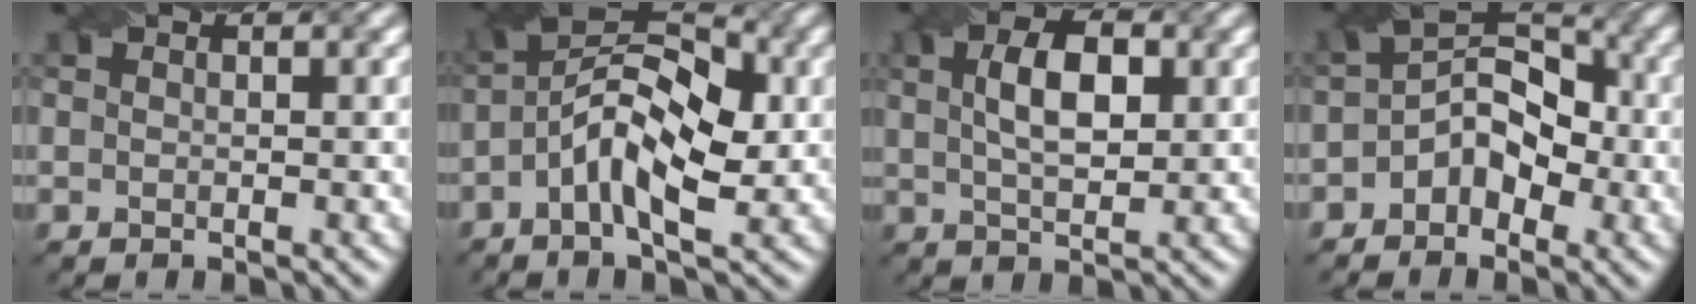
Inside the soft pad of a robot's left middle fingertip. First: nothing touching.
{"total": 8.0, "force": [-1.0, 3.7, 7.0], "torque": [-0.127, 0.023, -0.025]}
{"total": 5.1, "force": [1.3, 2.4, 4.3], "torque": [-0.080, 0.006, 0.021]}
{"total": 4.9, "force": [-1.5, 3.5, 3.1], "torque": [-0.031, 0.014, -0.032]}